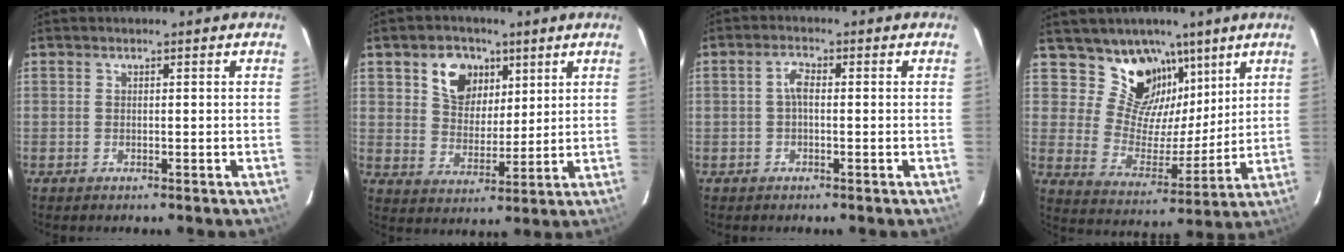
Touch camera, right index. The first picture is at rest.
{"total": 9.0, "force": [4.4, 6.6, 4.2], "torque": [-0.075, 0.018, 0.083]}
{"total": 2.3, "force": [-0.2, 1.0, 2.1], "torque": [-0.044, 0.009, -0.003]}
{"total": 14.0, "force": [9.1, 9.0, 5.5], "torque": [-0.092, -0.012, 0.168]}